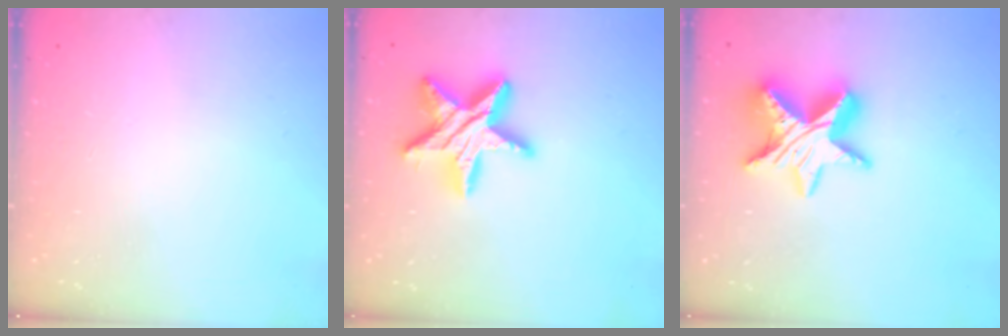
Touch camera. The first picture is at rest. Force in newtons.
{"total": 16.6, "press": 16.6, "slide": 1.1}
{"total": 13.7, "press": 13.7, "slide": 0.9}